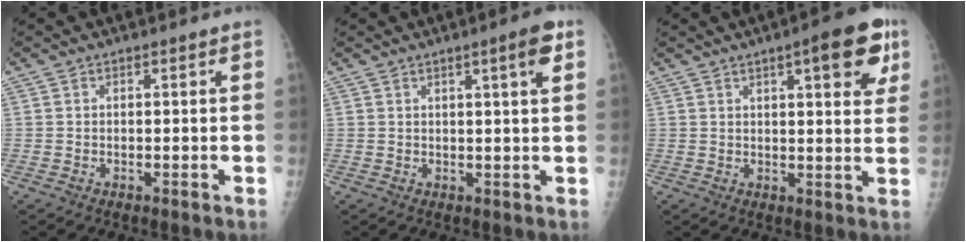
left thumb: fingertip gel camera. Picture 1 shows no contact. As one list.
[{"total": 4.3, "force": [2.0, 0.2, 3.7], "torque": [-0.050, -0.008, 0.028]}, {"total": 11.3, "force": [5.3, 3.2, 9.4], "torque": [-0.093, -0.015, 0.061]}]